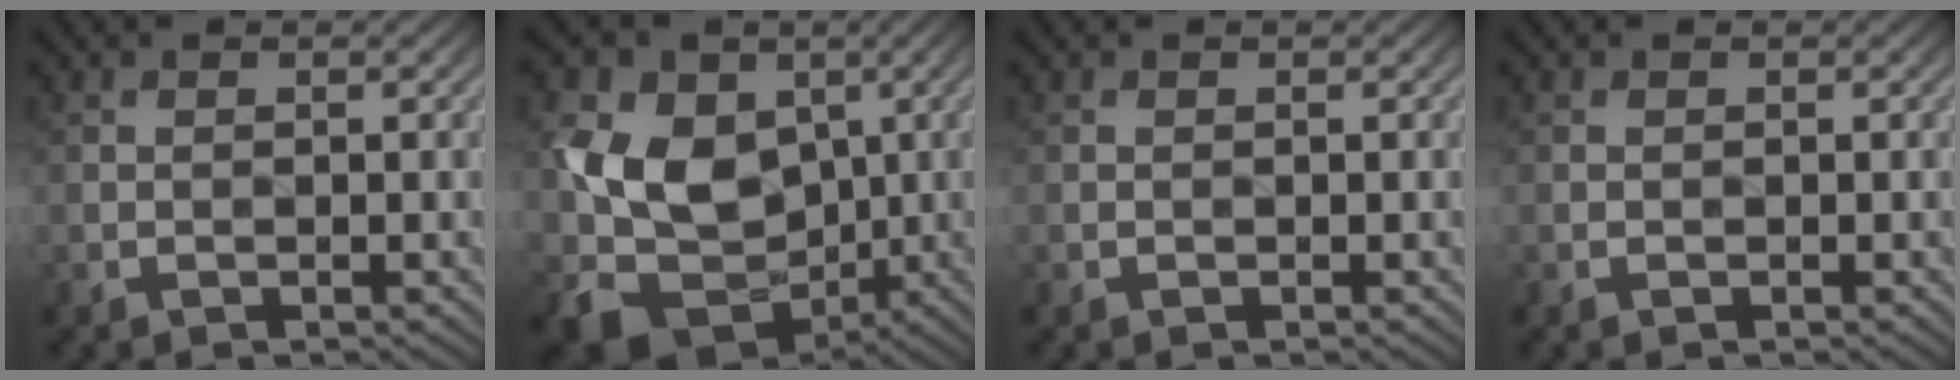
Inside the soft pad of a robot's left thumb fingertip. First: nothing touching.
{"total": 11.1, "force": [0.4, 8.9, 6.7], "torque": [-0.152, -0.020, 0.000]}
{"total": 0.0}
{"total": 0.0}